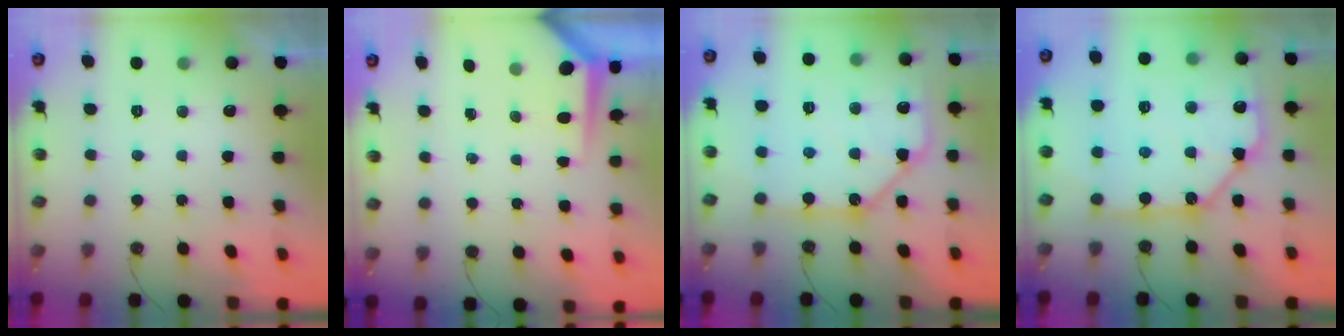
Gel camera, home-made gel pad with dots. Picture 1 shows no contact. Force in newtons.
{"total": 4.0, "press": 4.0, "slide": 0.2}
{"total": 13.3, "press": 13.2, "slide": 1.5}
{"total": 16.9, "press": 16.8, "slide": 2.1}